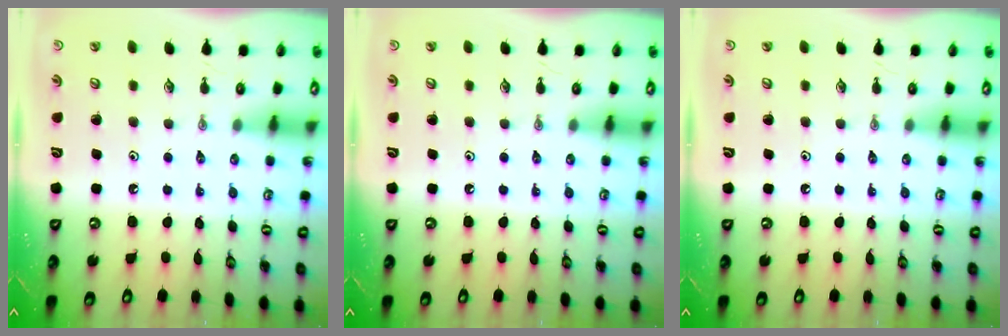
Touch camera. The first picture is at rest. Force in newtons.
{"total": 0.0}
{"total": 0.0}